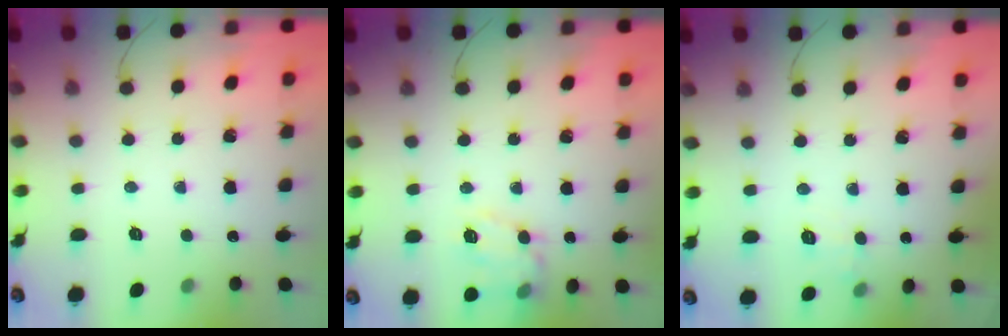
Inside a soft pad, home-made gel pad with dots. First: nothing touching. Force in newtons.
{"total": 13.4, "press": 13.4, "slide": 0.4}
{"total": 5.3, "press": 5.1, "slide": 1.5}